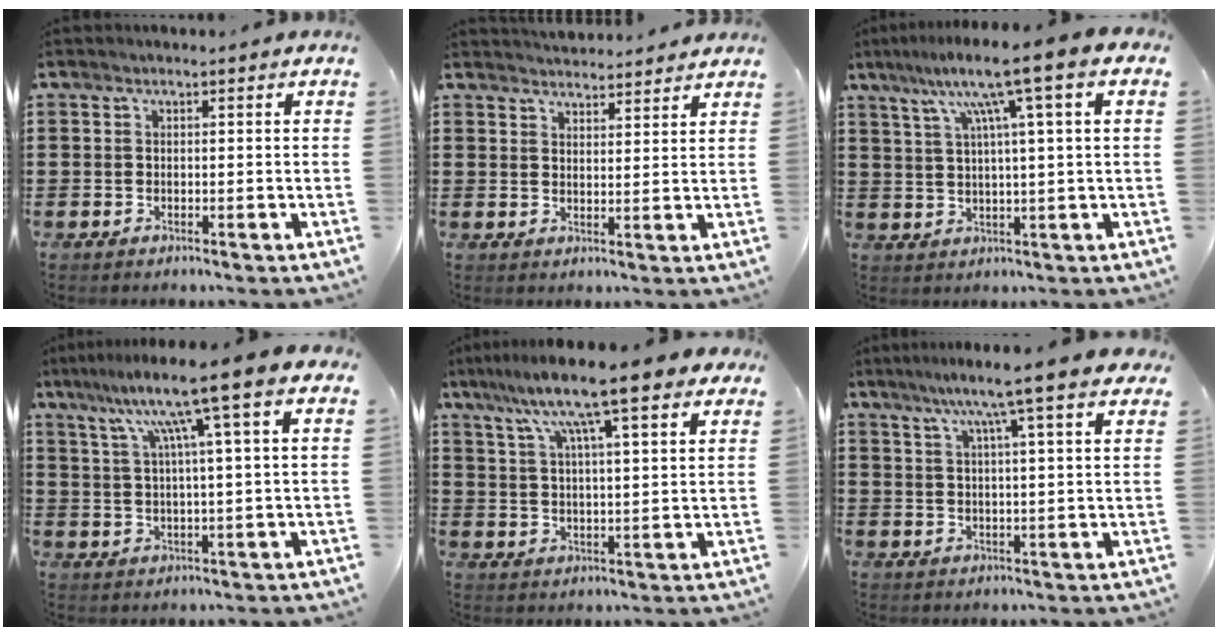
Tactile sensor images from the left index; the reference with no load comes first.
{"total": 3.2, "force": [3.2, 0.2, -0.1], "torque": [-0.007, -0.010, 0.059]}
{"total": 9.8, "force": [4.5, -0.1, 8.7], "torque": [-0.179, -0.004, 0.069]}
{"total": 11.0, "force": [6.0, -0.2, 9.3], "torque": [-0.185, -0.010, 0.092]}
{"total": 11.7, "force": [8.3, 1.8, 8.0], "torque": [-0.163, -0.021, 0.137]}
{"total": 8.1, "force": [5.8, -0.1, 5.6], "torque": [-0.120, -0.017, 0.093]}